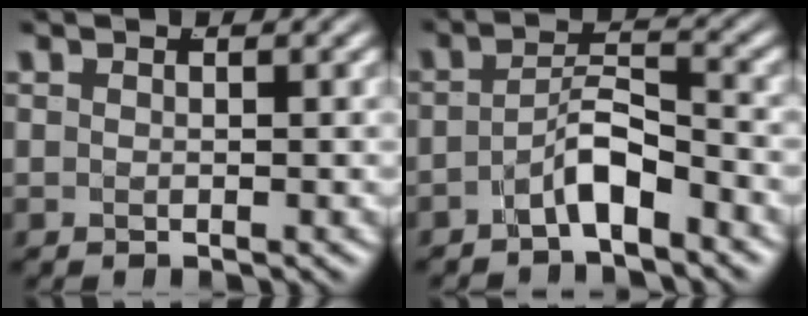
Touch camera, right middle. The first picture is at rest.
{"total": 3.7, "force": [-2.8, 0.9, 2.2], "torque": [-0.029, -0.003, -0.047]}